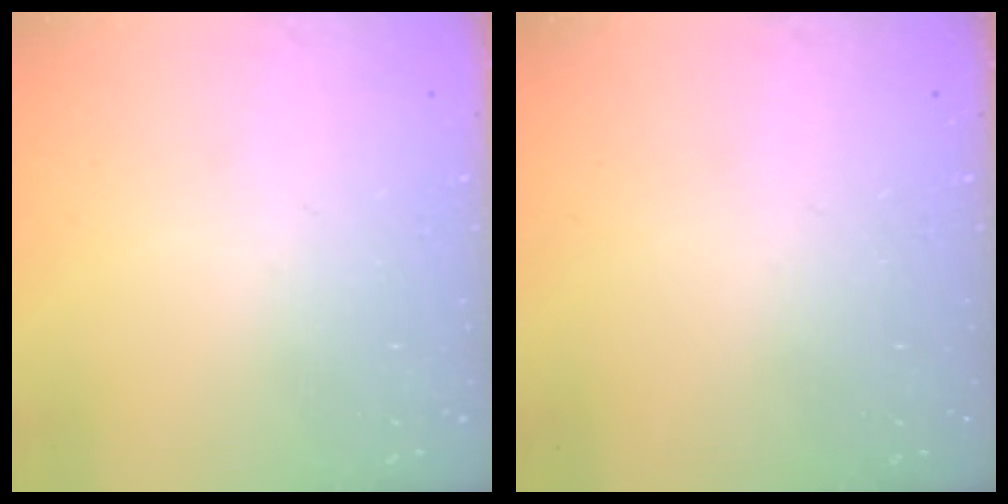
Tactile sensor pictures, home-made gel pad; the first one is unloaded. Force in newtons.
{"total": 0.0}